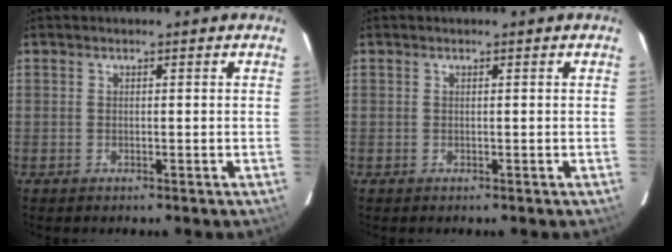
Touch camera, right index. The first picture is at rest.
{"total": 0.0}